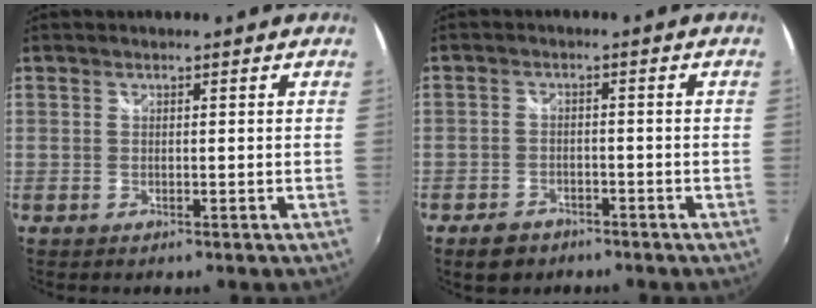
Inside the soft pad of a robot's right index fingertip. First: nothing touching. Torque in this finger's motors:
{"motor_torque": [0.04, -0.05, -0.03, -0.04]}